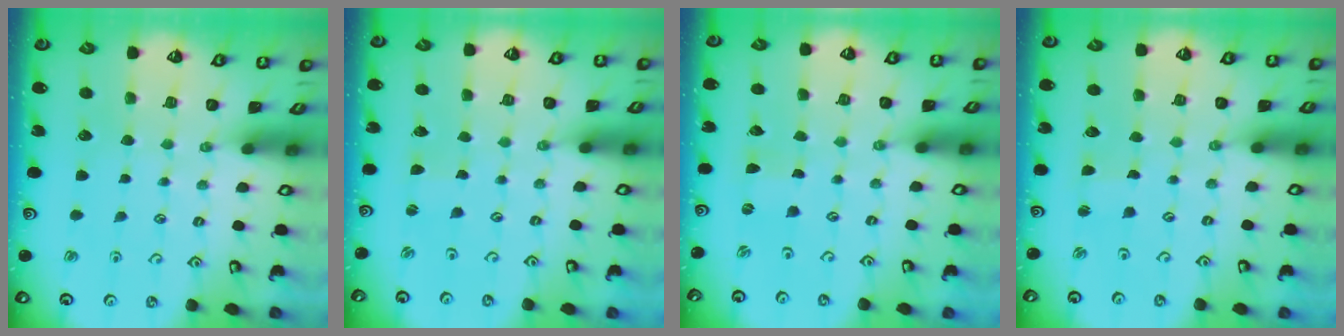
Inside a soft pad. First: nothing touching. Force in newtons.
{"total": 1.1, "press": 1.1, "slide": 0.2}
{"total": 0.0}
{"total": 1.0, "press": 1.0, "slide": 0.1}